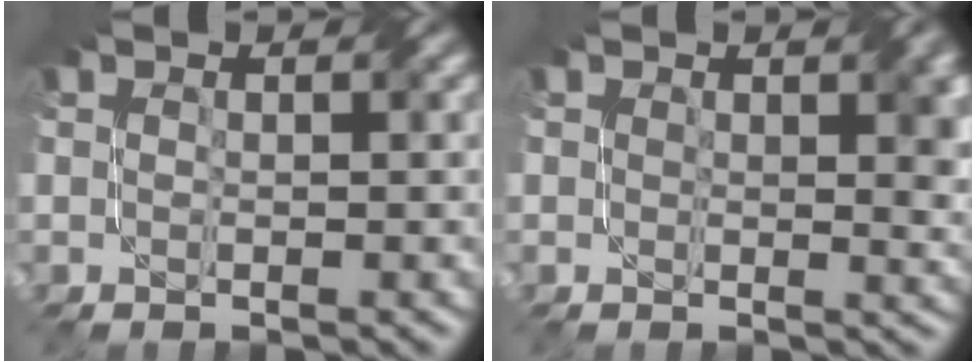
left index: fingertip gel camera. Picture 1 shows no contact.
{"total": 3.3, "force": [0.9, 1.6, 2.7], "torque": [-0.029, -0.002, 0.015]}